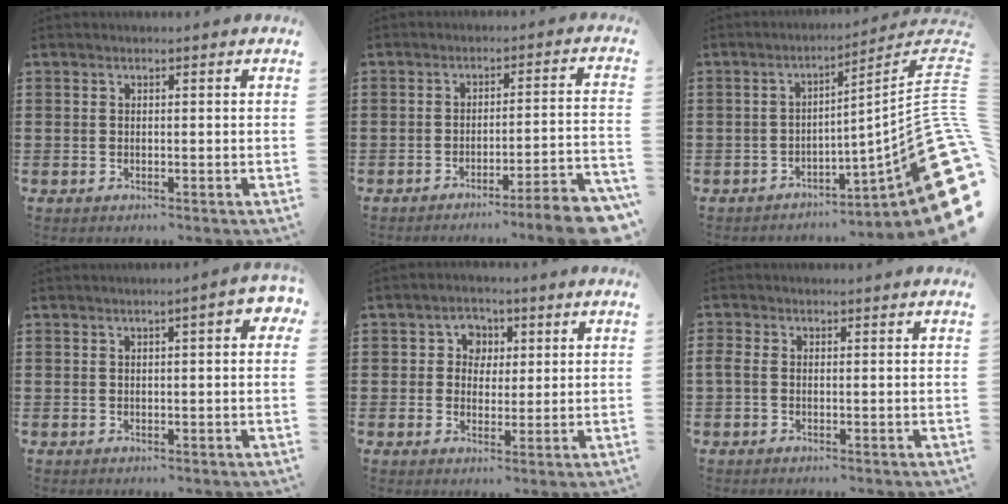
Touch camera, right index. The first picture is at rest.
{"total": 5.6, "force": [-4.6, -0.5, 3.2], "torque": [-0.049, -0.014, -0.090]}
{"total": 13.5, "force": [-3.8, 4.1, 12.3], "torque": [-0.153, -0.012, -0.059]}
{"total": 2.1, "force": [0.3, 0.3, 2.0], "torque": [-0.029, -0.001, 0.002]}
{"total": 3.5, "force": [0.8, 3.2, 1.2], "torque": [-0.032, 0.009, 0.008]}
{"total": 1.2, "force": [-0.4, 0.5, 0.9], "torque": [-0.026, -0.005, -0.011]}